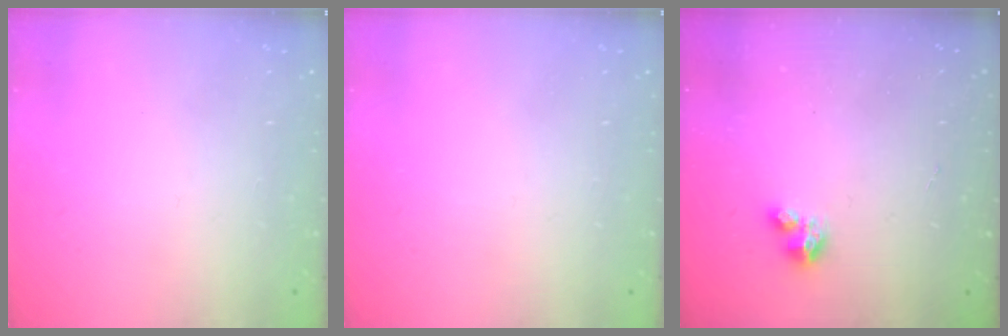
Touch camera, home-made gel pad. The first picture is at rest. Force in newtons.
{"total": 0.0}
{"total": 2.9, "press": 2.9, "slide": 0.2}